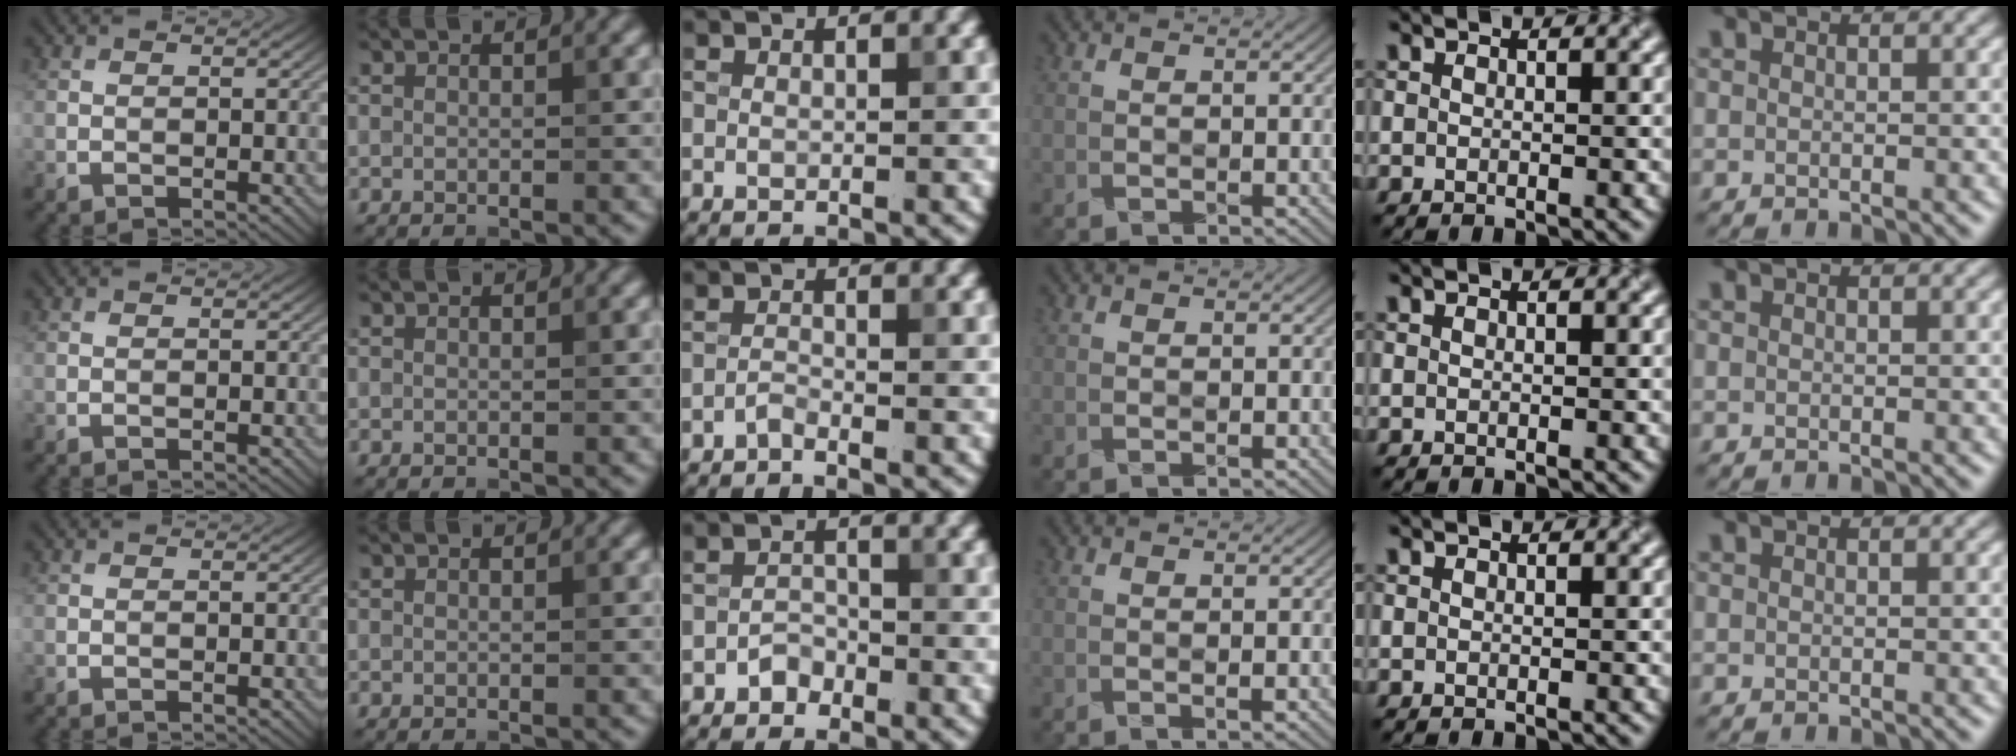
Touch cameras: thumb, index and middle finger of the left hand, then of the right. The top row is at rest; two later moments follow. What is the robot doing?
{"motion": "fold", "object": "aluminum foil"}